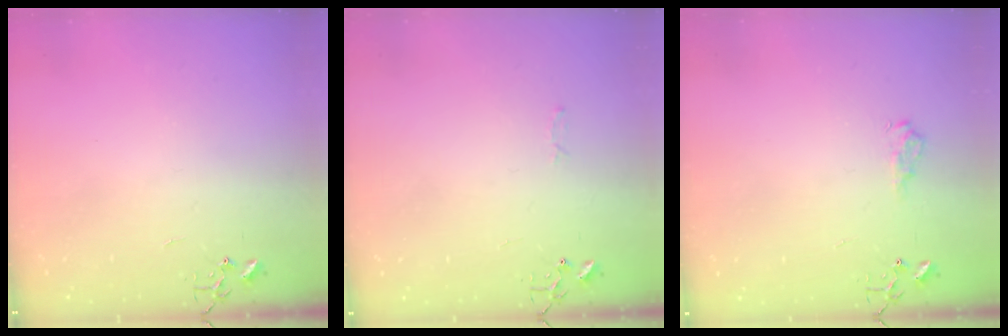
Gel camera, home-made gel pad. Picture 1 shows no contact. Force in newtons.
{"total": 2.8, "press": 2.8, "slide": 0.4}
{"total": 8.2, "press": 8.2, "slide": 0.9}